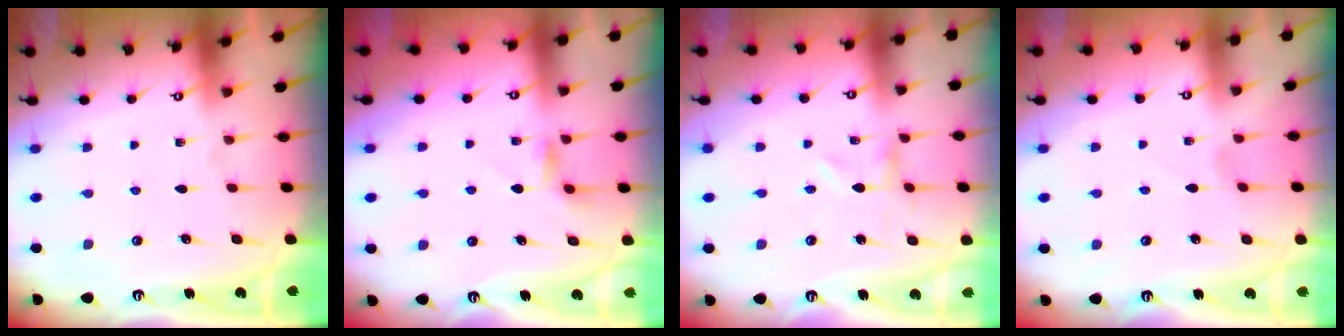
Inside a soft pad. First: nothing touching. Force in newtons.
{"total": 3.5, "press": 3.4, "slide": 0.5}
{"total": 0.0}
{"total": 0.9, "press": 0.9, "slide": 0.1}